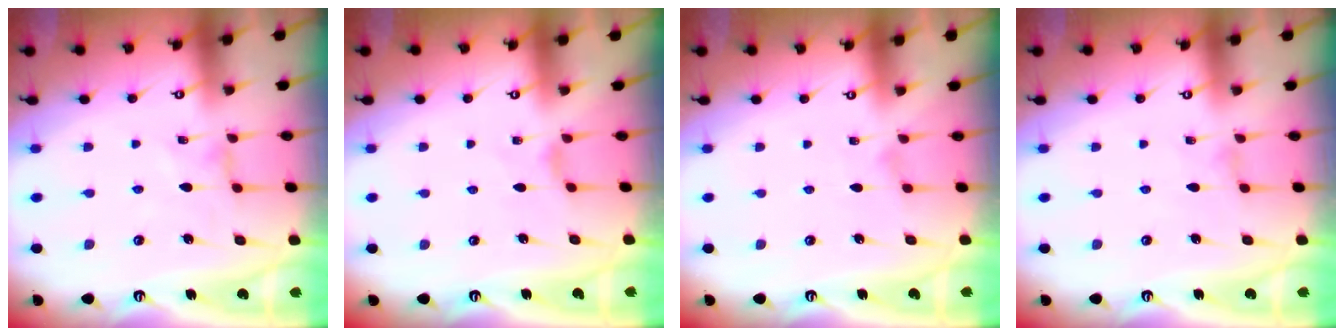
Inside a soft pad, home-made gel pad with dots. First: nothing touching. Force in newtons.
{"total": 1.8, "press": 1.7, "slide": 0.5}
{"total": 1.6, "press": 1.6, "slide": 0.2}
{"total": 1.0, "press": 1.0, "slide": 0.2}